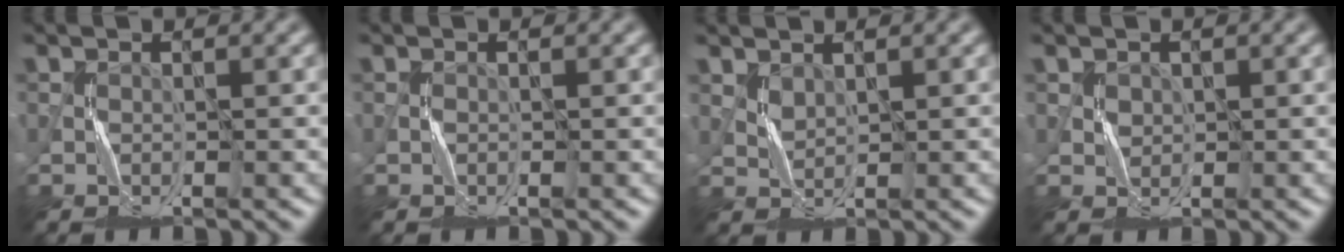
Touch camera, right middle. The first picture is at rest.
{"total": 0.0}
{"total": 1.0, "force": [0.9, 0.4, 0.4], "torque": [-0.013, 0.001, 0.025]}
{"total": 1.2, "force": [0.6, 1.0, 0.1], "torque": [-0.003, 0.002, 0.013]}